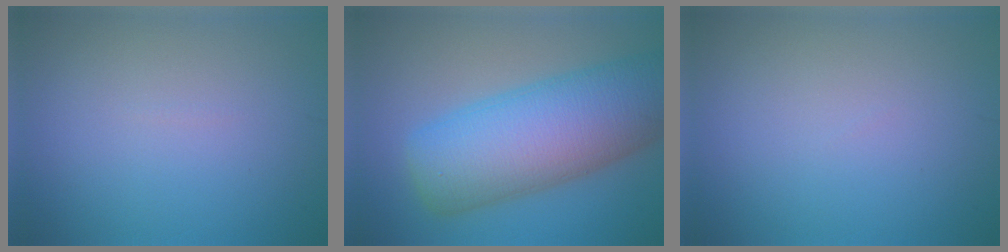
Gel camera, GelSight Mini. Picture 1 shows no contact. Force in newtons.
{"total": 11.6, "press": 11.6, "slide": 0.4}
{"total": 0.0}